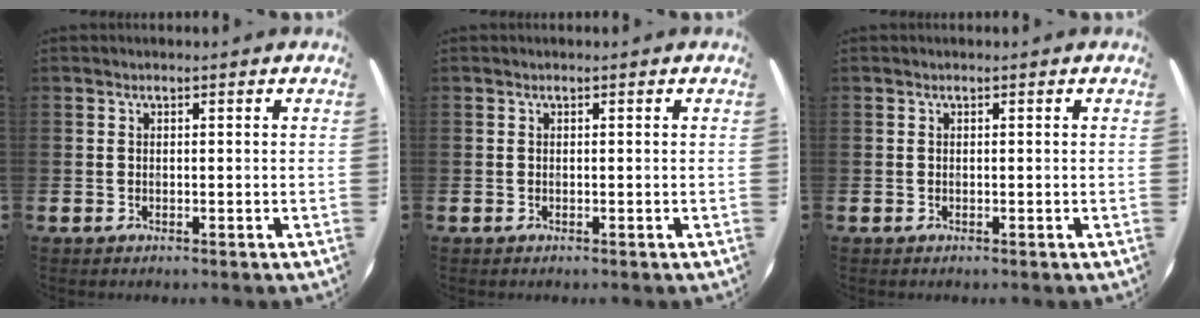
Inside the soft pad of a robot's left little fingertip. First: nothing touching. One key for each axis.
{"total": 0.0}
{"total": 0.0}